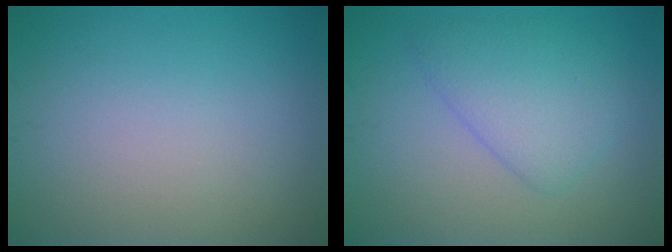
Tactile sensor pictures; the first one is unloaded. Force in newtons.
{"total": 4.1, "press": 4.1, "slide": 0.2}